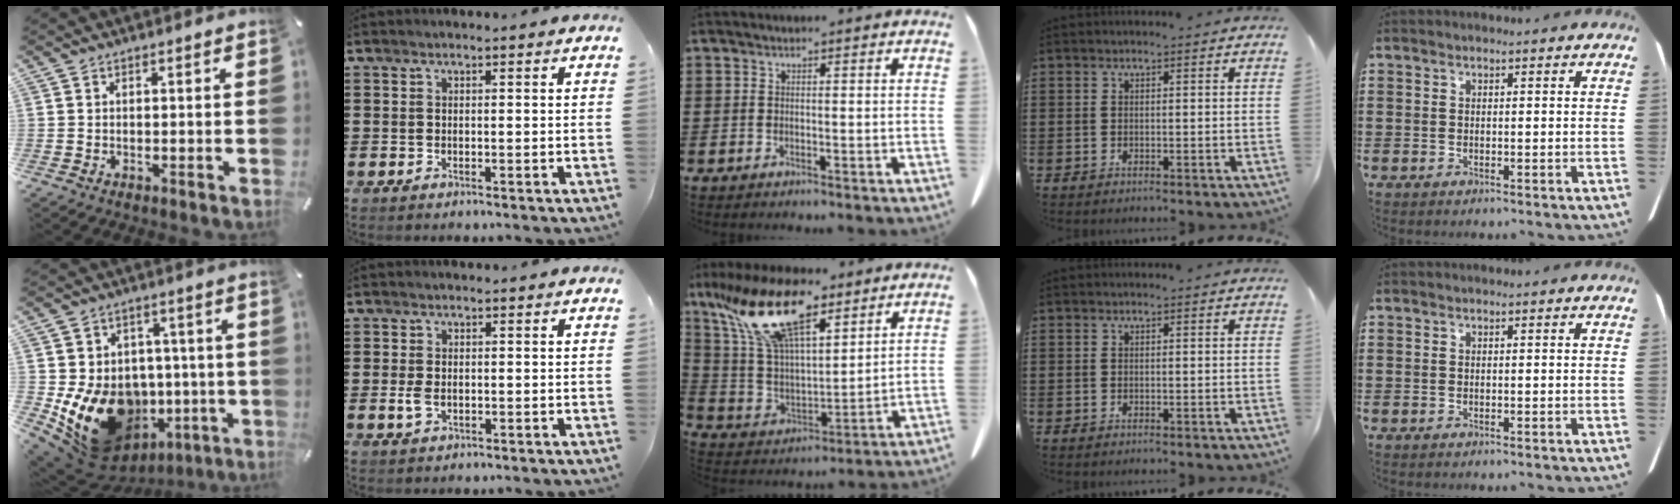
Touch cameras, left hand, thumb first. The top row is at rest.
{"thumb": {"total": 18.2, "force": [-4.7, 14.8, 9.6], "torque": [-0.172, 0.008, -0.051]}, "index": {"total": 2.1, "force": [-0.3, 1.2, 1.6], "torque": [-0.049, -0.004, -0.011]}, "middle": {"total": 18.4, "force": [11.7, 6.6, 12.5], "torque": [-0.293, -0.033, 0.204]}}